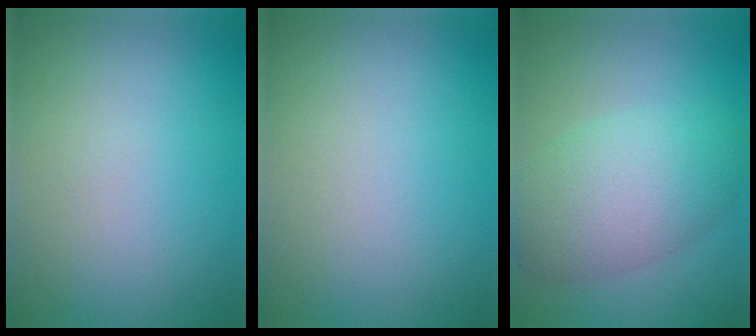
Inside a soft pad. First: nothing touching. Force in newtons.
{"total": 0.0}
{"total": 5.4, "press": 5.4, "slide": 0.5}